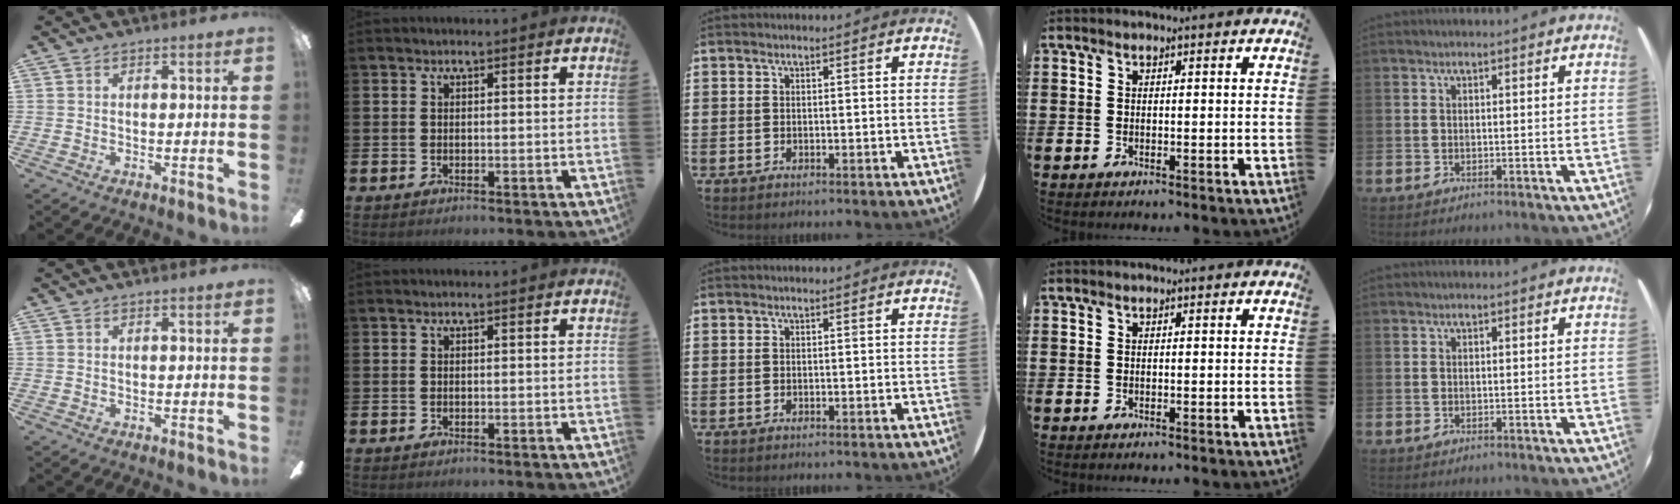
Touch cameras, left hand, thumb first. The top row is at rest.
{}